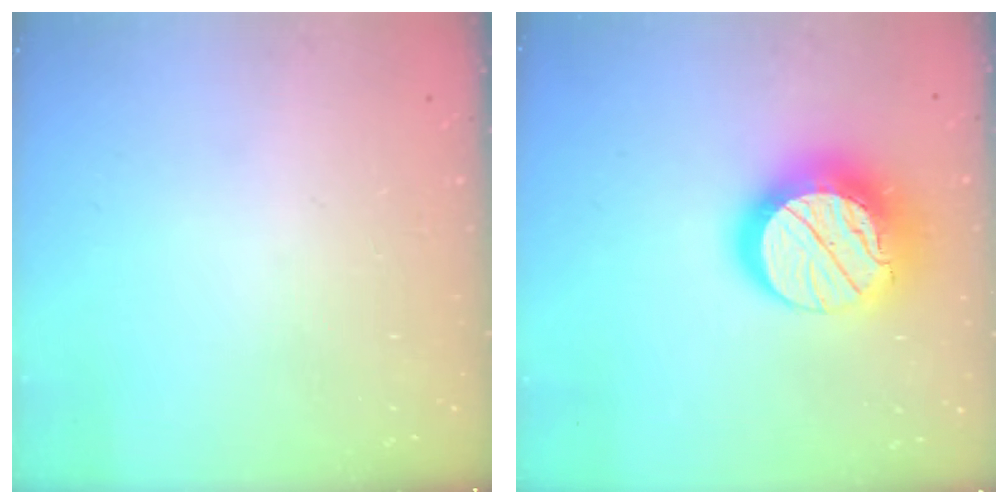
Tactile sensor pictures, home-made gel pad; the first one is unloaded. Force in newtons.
{"total": 20.8, "press": 20.7, "slide": 1.7}